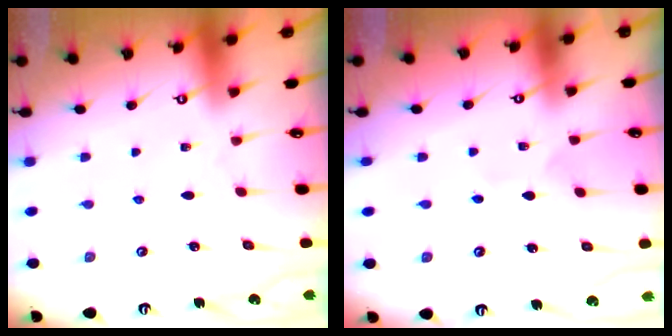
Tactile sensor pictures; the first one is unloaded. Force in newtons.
{"total": 2.6, "press": 2.4, "slide": 1.0}